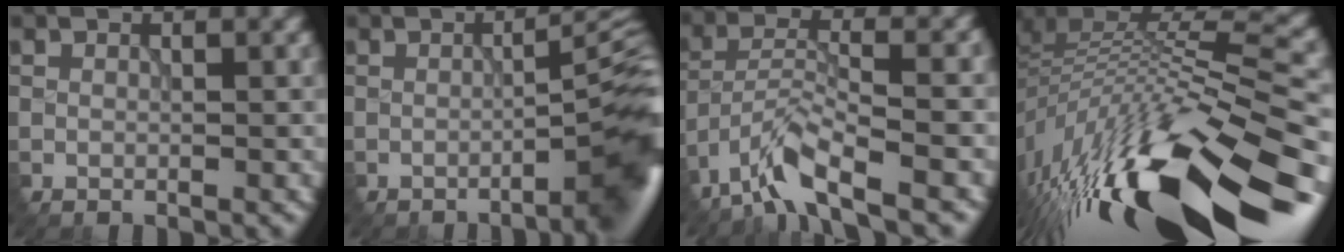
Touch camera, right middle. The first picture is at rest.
{"total": 8.4, "force": [-2.3, 1.7, 7.9], "torque": [-0.087, 0.000, -0.027]}
{"total": 5.6, "force": [-4.4, 0.7, 3.4], "torque": [-0.069, 0.001, -0.086]}
{"total": 16.7, "force": [-9.3, 5.5, 12.8], "torque": [-0.241, -0.012, -0.144]}